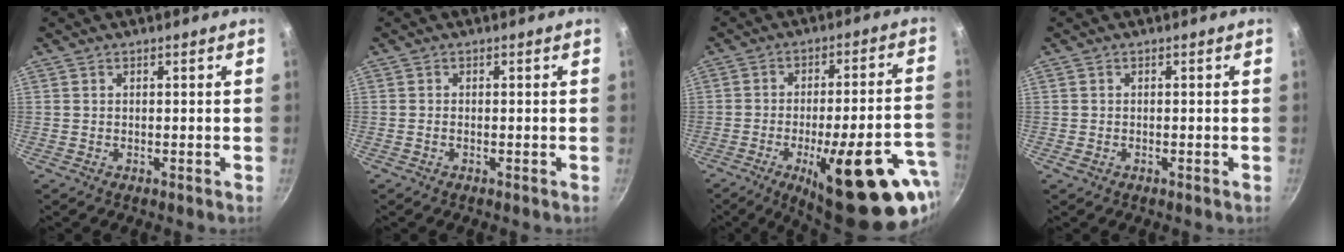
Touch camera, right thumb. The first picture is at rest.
{"total": 0.5, "force": [-0.3, 0.2, 0.4], "torque": [-0.006, 0.002, -0.008]}
{"total": 25.6, "force": [-10.9, 7.8, 21.8], "torque": [-0.251, 0.026, -0.146]}
{"total": 0.8, "force": [-0.4, 0.5, 0.5], "torque": [-0.010, 0.001, -0.009]}